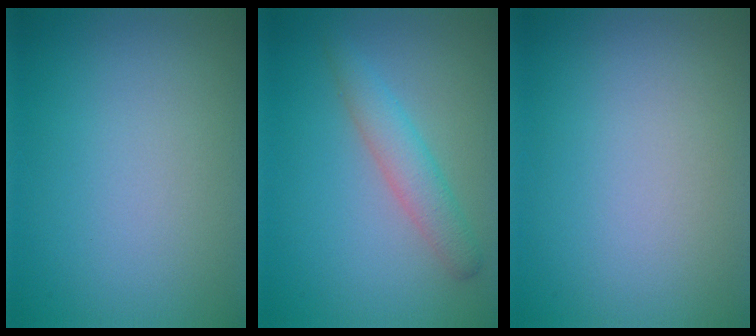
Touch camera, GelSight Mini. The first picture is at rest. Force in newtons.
{"total": 2.7, "press": 2.7, "slide": 0.0}
{"total": 0.0}